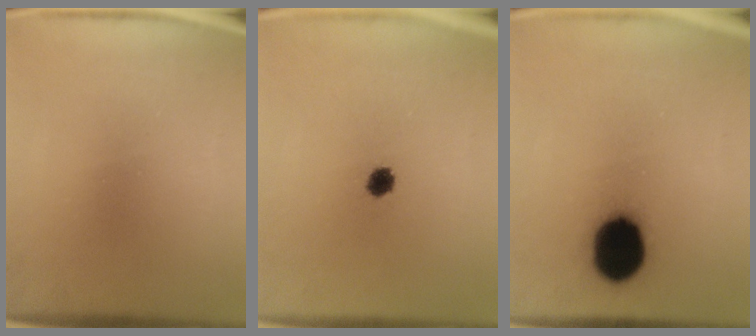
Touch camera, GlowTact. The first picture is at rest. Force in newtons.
{"total": 3.0}
{"total": 15.6}